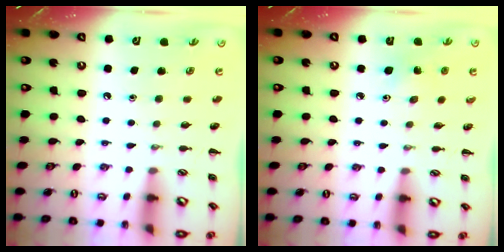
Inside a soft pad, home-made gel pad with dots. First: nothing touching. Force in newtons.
{"total": 3.7, "press": 3.5, "slide": 1.1}